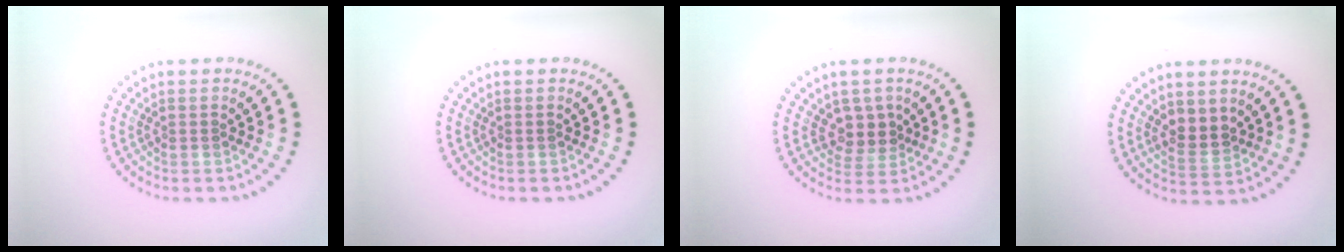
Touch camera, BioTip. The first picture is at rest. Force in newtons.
{"total": 0.0}
{"total": 2.7, "press": 2.1, "slide": 1.6}
{"total": 2.4, "press": 2.2, "slide": 1.0}